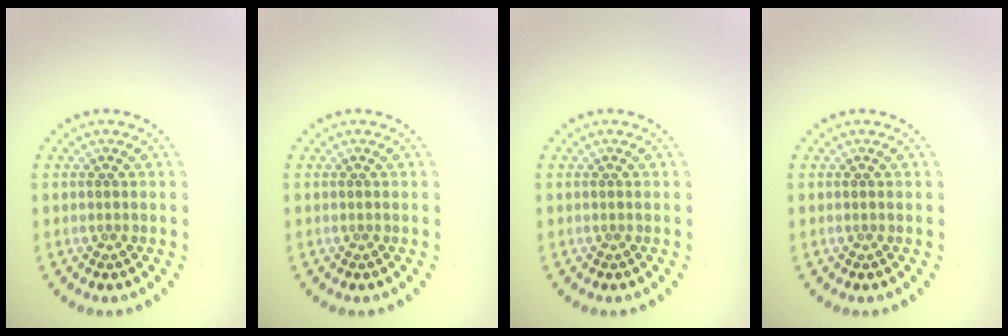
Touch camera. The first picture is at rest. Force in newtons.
{"total": 0.0}
{"total": 0.0}
{"total": 0.0}